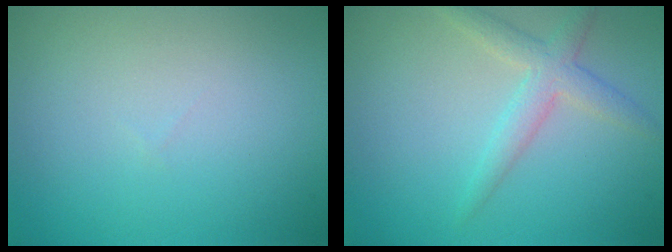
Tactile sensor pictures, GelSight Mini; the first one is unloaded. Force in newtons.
{"total": 2.7, "press": 2.7, "slide": 0.0}